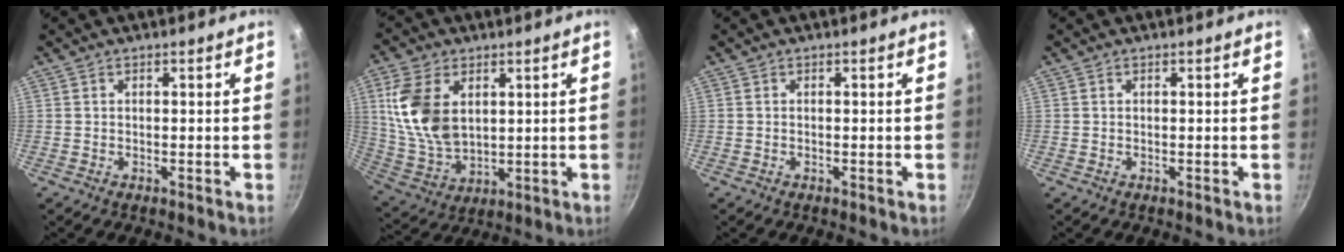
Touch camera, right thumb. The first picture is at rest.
{"total": 14.0, "force": [3.8, 8.9, 10.1], "torque": [-0.182, -0.018, 0.088]}
{"total": 0.0}
{"total": 0.0}